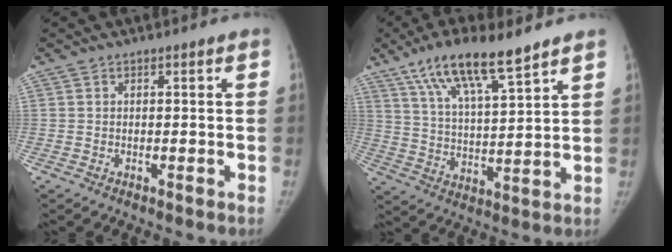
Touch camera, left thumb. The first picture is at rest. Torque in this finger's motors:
{"motor_torque": [0.61, 0.61, 0.52, -0.33, 0.11]}